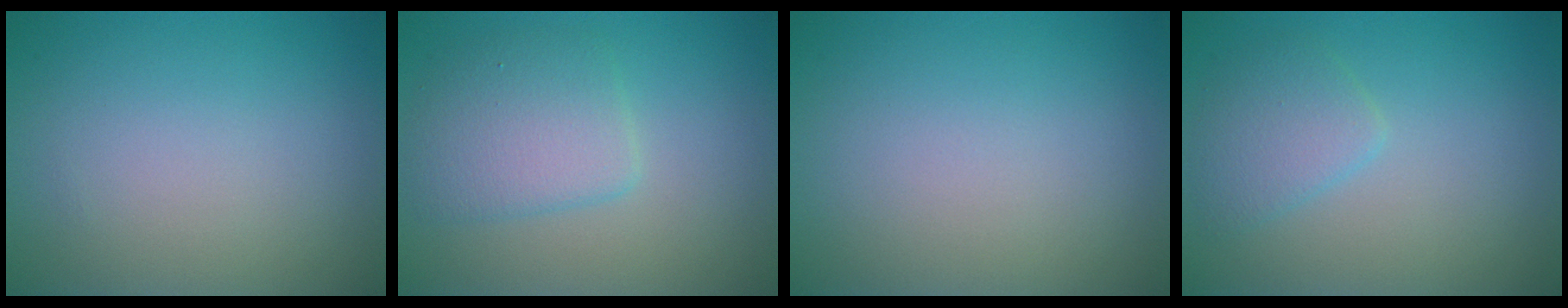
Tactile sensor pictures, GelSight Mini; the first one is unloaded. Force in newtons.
{"total": 3.8, "press": 3.8, "slide": 0.2}
{"total": 0.0}
{"total": 2.4, "press": 2.4, "slide": 0.1}